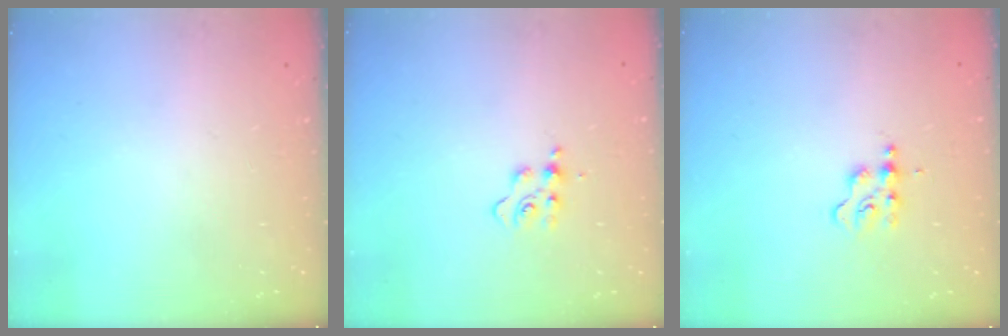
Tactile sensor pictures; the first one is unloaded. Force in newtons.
{"total": 6.8, "press": 6.7, "slide": 0.8}
{"total": 2.7, "press": 2.7, "slide": 0.3}